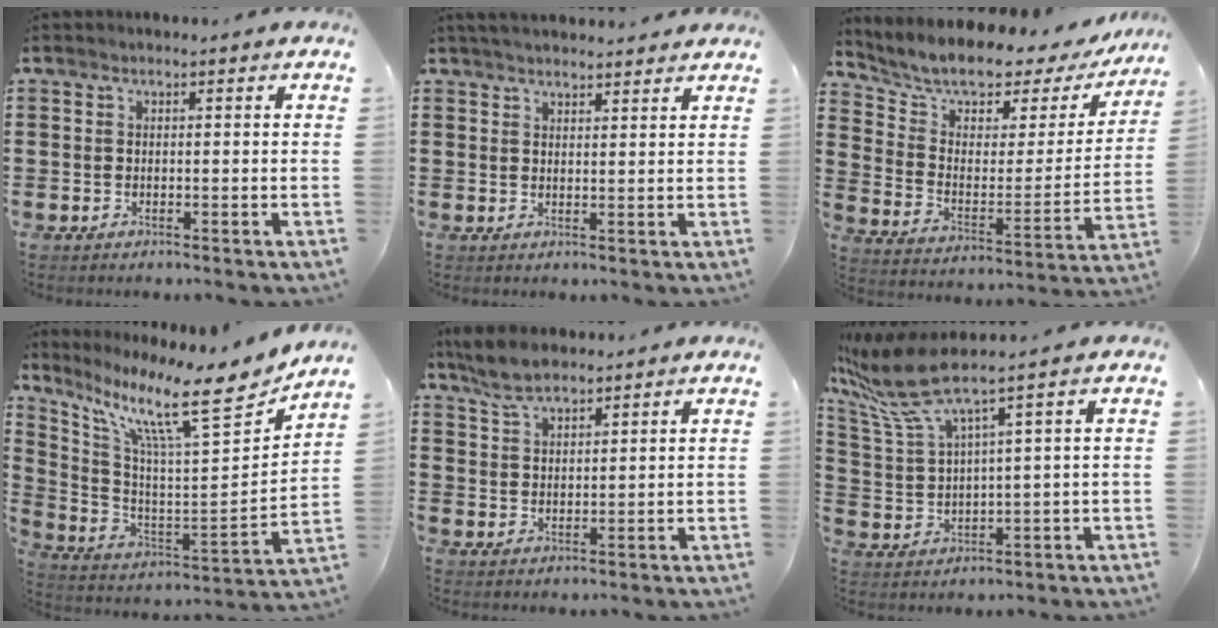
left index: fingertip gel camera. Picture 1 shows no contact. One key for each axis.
{"total": 2.9, "fx": 2.9, "fy": 0.4, "fz": 0.4, "tx": -0.014, "ty": -0.002, "tz": 0.056}
{"total": 5.7, "fx": 5.1, "fy": 2.3, "fz": 1.3, "tx": -0.054, "ty": -0.047, "tz": 0.082}
{"total": 13.1, "fx": 9.6, "fy": 1.2, "fz": 8.9, "tx": -0.190, "ty": -0.073, "tz": 0.148}
{"total": 5.2, "fx": 4.2, "fy": 2.0, "fz": 2.2, "tx": -0.057, "ty": 0.001, "tz": 0.079}
{"total": 7.8, "fx": 5.7, "fy": 0.9, "fz": 5.4, "tx": -0.150, "ty": -0.037, "tz": 0.092}